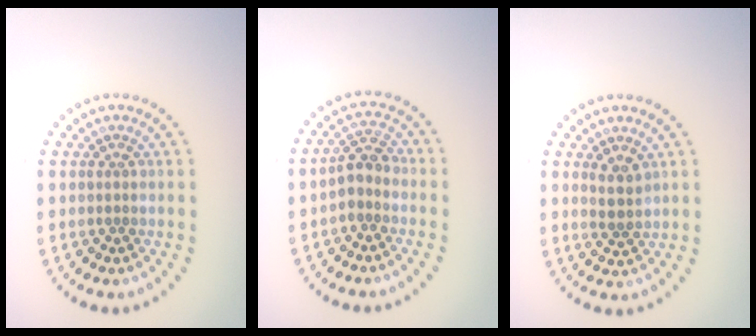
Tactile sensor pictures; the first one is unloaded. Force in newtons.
{"total": 2.4, "press": 2.1, "slide": 1.0}
{"total": 1.8, "press": 1.4, "slide": 1.1}